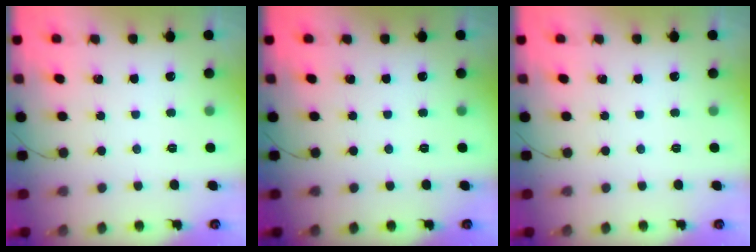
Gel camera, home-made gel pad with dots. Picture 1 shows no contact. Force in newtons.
{"total": 0.0}
{"total": 0.0}